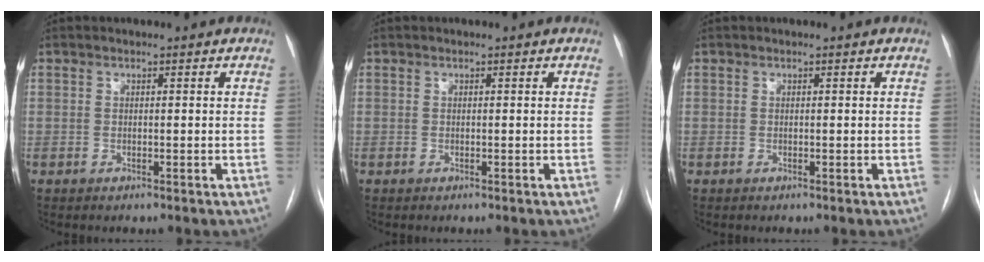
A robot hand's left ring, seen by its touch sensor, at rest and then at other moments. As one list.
[{"total": 0.0}, {"total": 0.0}]